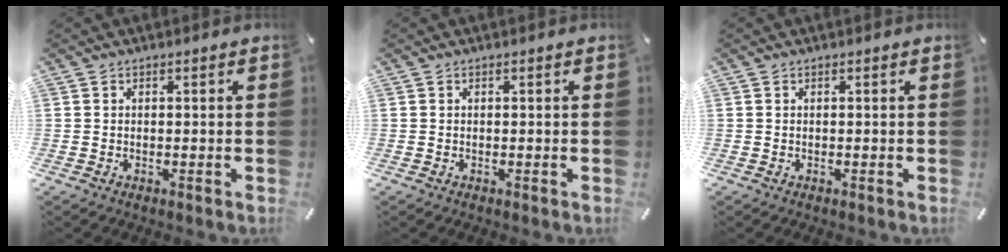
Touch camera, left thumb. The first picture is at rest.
{"total": 0.0}
{"total": 0.0}